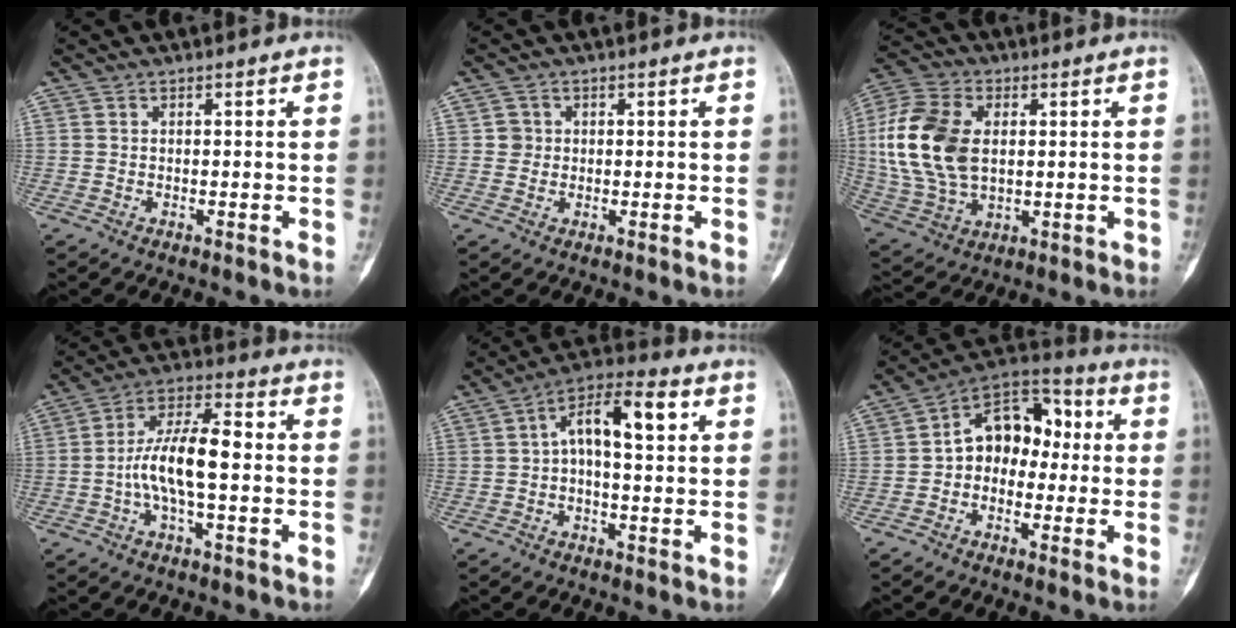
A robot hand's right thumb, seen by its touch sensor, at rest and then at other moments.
{"total": 2.0, "force": [0.1, 2.0, 0.2], "torque": [0.013, 0.005, -0.002]}
{"total": 18.0, "force": [1.8, 11.8, 13.6], "torque": [-0.274, 0.002, 0.039]}
{"total": 11.9, "force": [-1.4, 4.5, 10.9], "torque": [-0.204, 0.035, -0.033]}
{"total": 11.0, "force": [2.1, 4.9, 9.7], "torque": [-0.152, 0.033, 0.025]}
{"total": 13.0, "force": [0.0, 9.4, 8.9], "torque": [-0.089, 0.045, -0.019]}